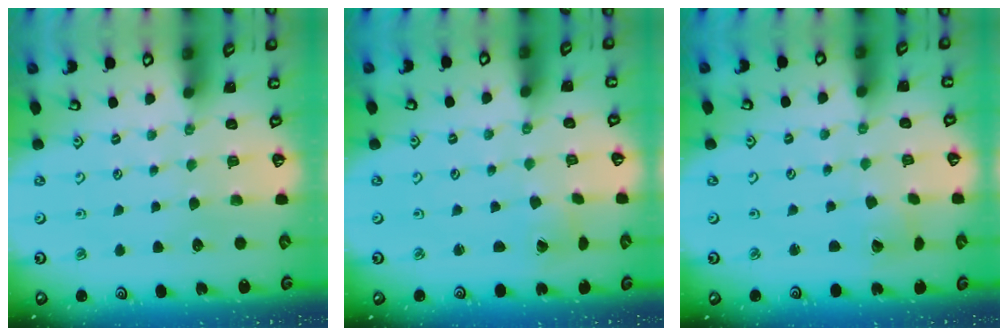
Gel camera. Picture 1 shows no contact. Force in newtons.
{"total": 0.7, "press": 0.7, "slide": 0.1}
{"total": 1.8, "press": 1.8, "slide": 0.2}